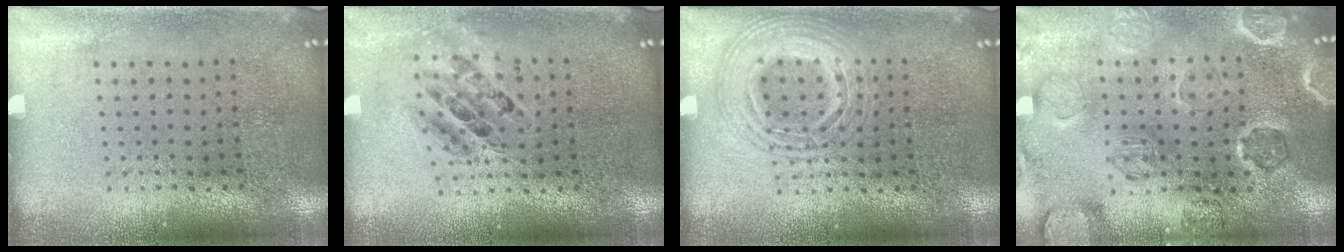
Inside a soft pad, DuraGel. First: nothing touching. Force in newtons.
{"total": 0.7, "press": 0.7, "slide": 0.1}
{"total": 2.9, "press": 2.9, "slide": 0.3}
{"total": 1.4, "press": 1.4, "slide": 0.2}